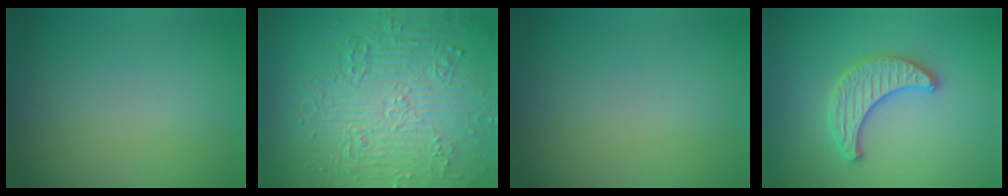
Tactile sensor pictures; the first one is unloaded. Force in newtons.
{"total": 11.1, "press": 7.4, "slide": 8.3}
{"total": 0.0}
{"total": 3.3, "press": 3.3, "slide": 0.2}